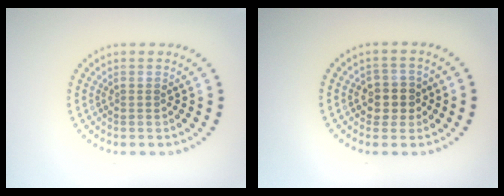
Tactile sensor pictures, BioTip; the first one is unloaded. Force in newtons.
{"total": 2.8, "press": 2.7, "slide": 0.9}